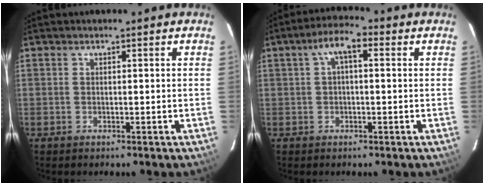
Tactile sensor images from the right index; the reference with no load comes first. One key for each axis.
{"total": 5.1, "fx": 1.1, "fy": 2.2, "fz": 4.5, "tx": -0.083, "ty": 0.021, "tz": 0.022}